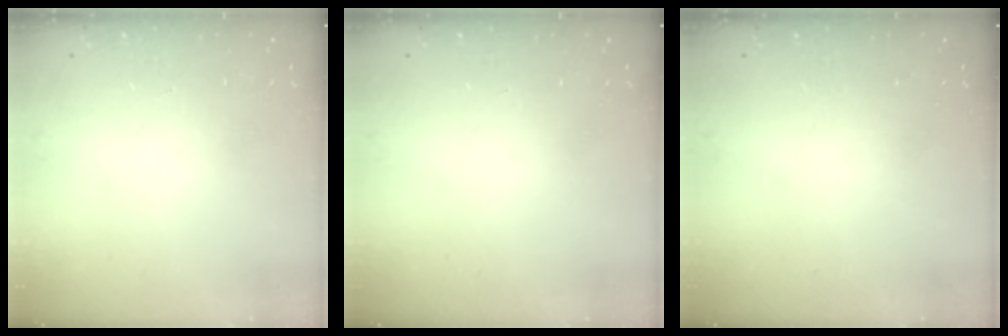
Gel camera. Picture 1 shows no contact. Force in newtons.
{"total": 0.0}
{"total": 0.0}